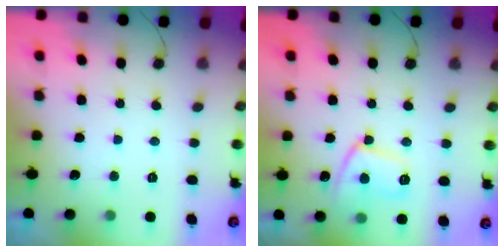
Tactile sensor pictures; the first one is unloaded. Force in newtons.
{"total": 10.8, "press": 10.8, "slide": 0.8}